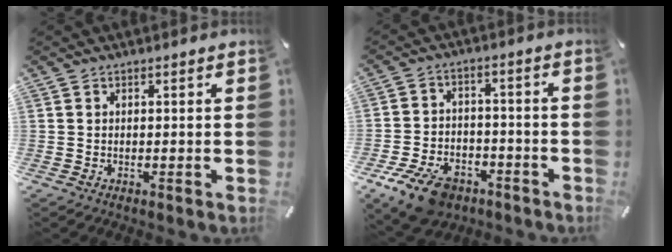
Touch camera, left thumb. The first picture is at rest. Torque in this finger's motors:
{"motor_torque": [1.02, 1.92, 0.47, 0.43, 0.16]}